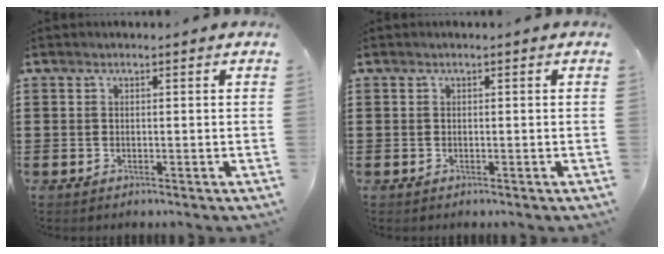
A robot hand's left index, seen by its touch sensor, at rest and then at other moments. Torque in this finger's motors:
{"motor_torque": [0.12, -0.08, 0.06, 0.06]}